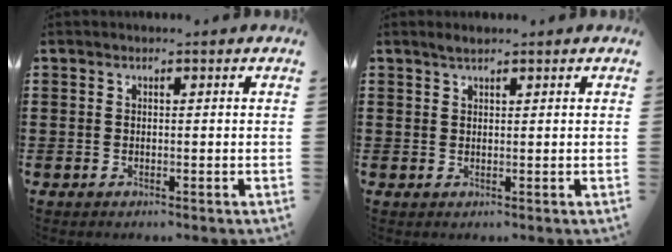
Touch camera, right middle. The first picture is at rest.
{"total": 1.1, "force": [1.0, 0.2, 0.4], "torque": [-0.011, 0.000, 0.019]}